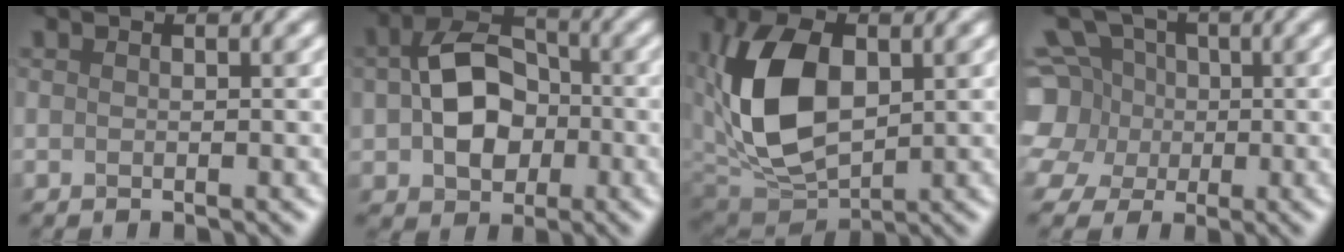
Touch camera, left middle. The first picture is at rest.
{"total": 5.4, "force": [-0.6, 4.2, 3.4], "torque": [-0.088, 0.001, 0.006]}
{"total": 8.1, "force": [0.7, 5.3, 6.1], "torque": [-0.168, -0.004, 0.038]}
{"total": 7.1, "force": [-0.1, 6.8, 2.1], "torque": [-0.090, 0.024, -0.023]}